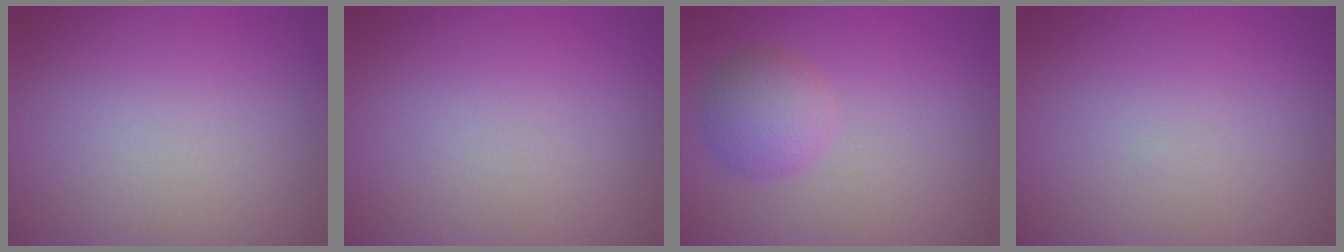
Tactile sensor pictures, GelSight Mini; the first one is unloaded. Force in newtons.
{"total": 0.0}
{"total": 2.9, "press": 2.9, "slide": 0.1}
{"total": 0.0}